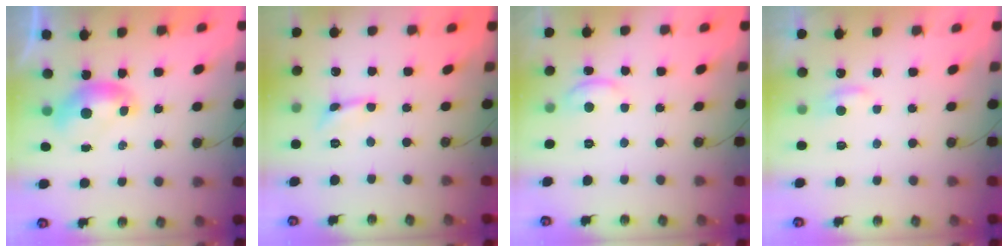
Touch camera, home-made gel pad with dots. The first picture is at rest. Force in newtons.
{"total": 1.6, "press": 1.5, "slide": 0.4}
{"total": 1.4, "press": 1.3, "slide": 0.5}
{"total": 0.9, "press": 0.8, "slide": 0.4}